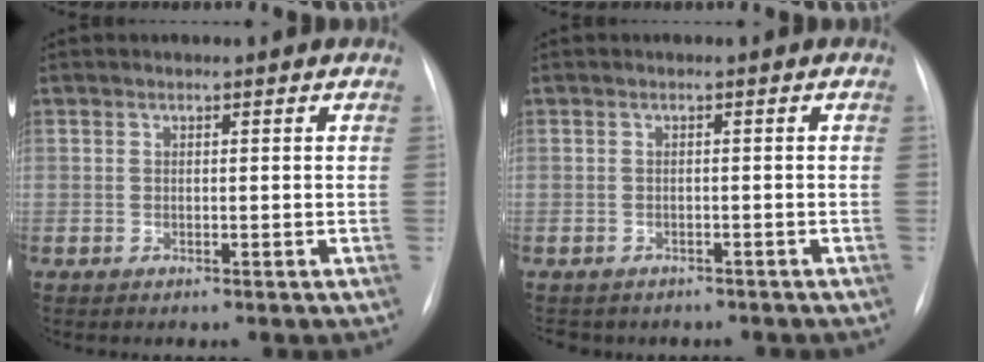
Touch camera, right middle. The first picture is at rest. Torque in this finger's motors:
{"motor_torque": [0.46, -0.54, 0.10, 0.04]}